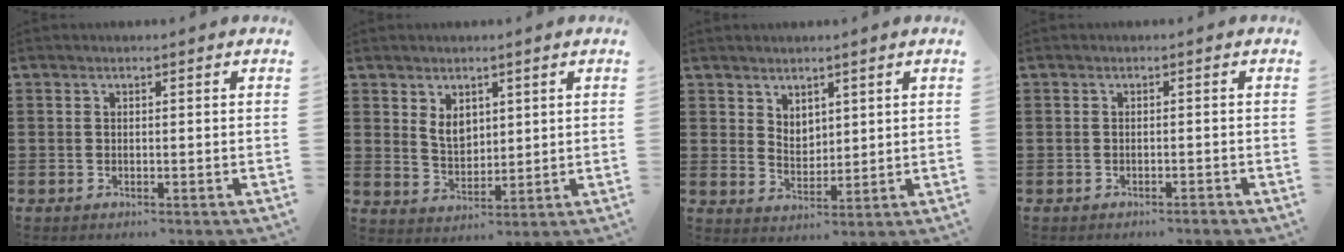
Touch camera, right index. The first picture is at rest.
{"total": 4.2, "force": [1.9, 2.8, 2.5], "torque": [-0.049, 0.006, 0.033]}
{"total": 3.4, "force": [2.8, 1.9, 0.3], "torque": [-0.014, 0.001, 0.053]}
{"total": 0.7, "force": [-0.7, 0.0, 0.2], "torque": [-0.006, -0.002, -0.014]}